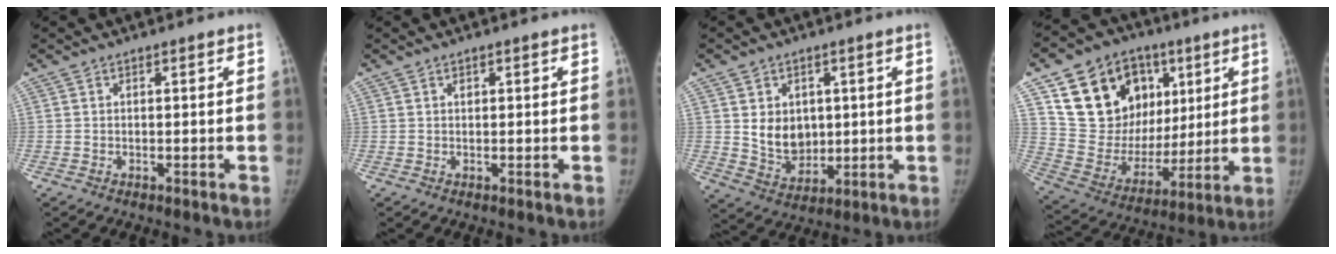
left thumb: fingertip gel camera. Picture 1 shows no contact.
{"total": 0.8, "force": [0.4, 0.5, 0.4], "torque": [-0.004, -0.001, 0.006]}
{"total": 8.8, "force": [1.5, 6.9, 5.3], "torque": [-0.051, -0.017, 0.043]}
{"total": 23.6, "force": [9.5, 17.4, 12.8], "torque": [-0.174, 0.003, 0.180]}